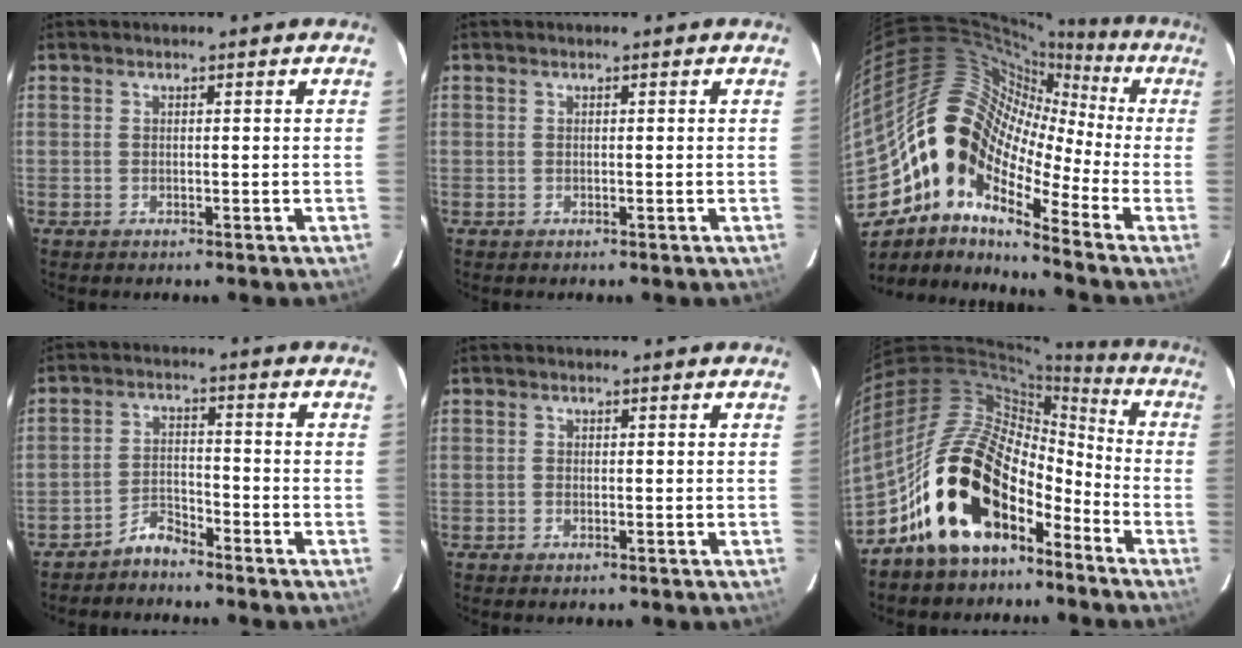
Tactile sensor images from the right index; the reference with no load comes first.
{"total": 0.0}
{"total": 15.8, "force": [-6.5, 8.8, 11.4], "torque": [-0.180, 0.007, -0.145]}
{"total": 3.9, "force": [-3.6, 1.1, 0.6], "torque": [-0.014, 0.013, -0.069]}
{"total": 0.7, "force": [-0.6, 0.4, 0.3], "torque": [-0.008, -0.002, -0.012]}
{"total": 20.7, "force": [-12.3, 11.2, 12.3], "torque": [-0.233, 0.018, -0.214]}